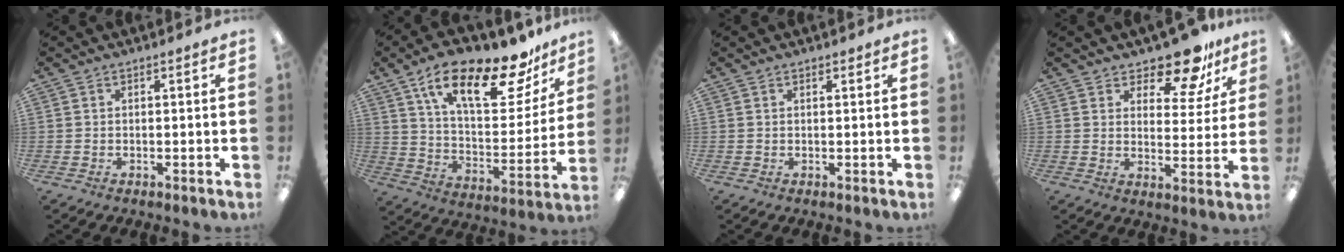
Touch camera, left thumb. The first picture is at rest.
{"total": 22.8, "force": [15.3, 8.3, 14.7], "torque": [-0.230, -0.087, 0.256]}
{"total": 0.7, "force": [0.6, 0.4, 0.2], "torque": [0.004, -0.003, 0.009]}
{"total": 11.9, "force": [10.0, 4.4, 4.7], "torque": [-0.066, -0.073, 0.180]}